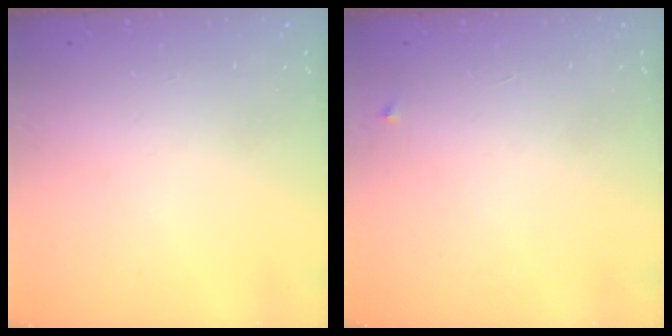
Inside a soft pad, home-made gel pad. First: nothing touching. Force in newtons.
{"total": 2.5, "press": 2.4, "slide": 0.4}